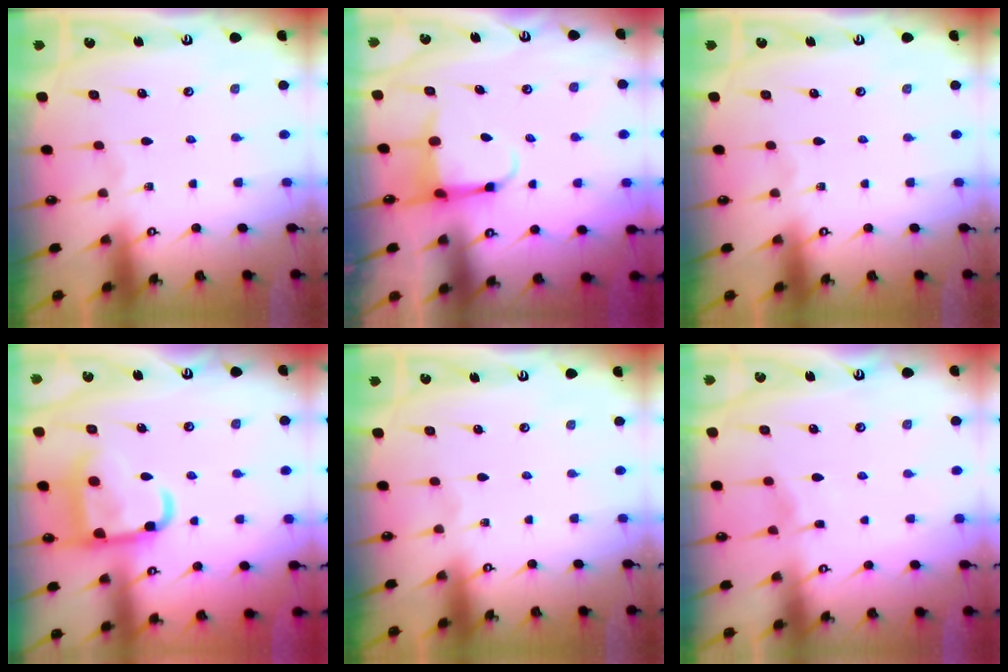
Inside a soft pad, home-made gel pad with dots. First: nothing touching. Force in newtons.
{"total": 3.9, "press": 3.8, "slide": 1.2}
{"total": 0.0}
{"total": 16.3, "press": 16.3, "slide": 1.6}
{"total": 0.0}
{"total": 2.9, "press": 2.9, "slide": 0.4}